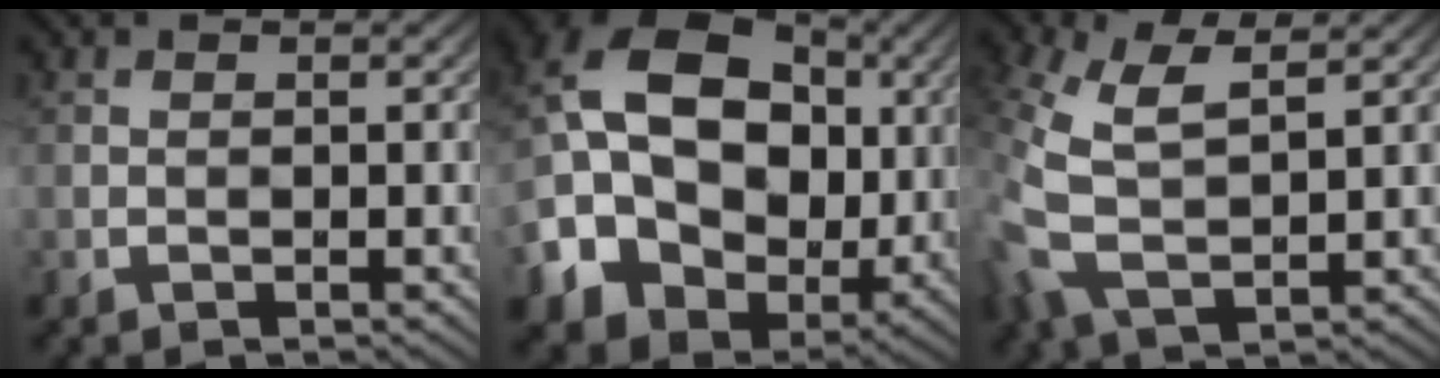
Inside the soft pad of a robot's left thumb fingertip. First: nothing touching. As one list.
[{"total": 17.0, "force": [-0.1, 13.3, 10.6], "torque": [-0.221, -0.017, 0.008]}, {"total": 8.7, "force": [1.9, 4.6, 7.1], "torque": [-0.193, -0.002, 0.029]}]